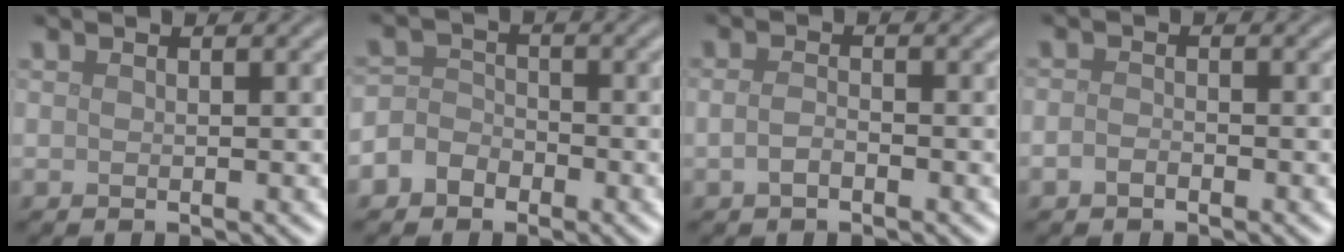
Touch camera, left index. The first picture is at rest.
{"total": 3.4, "force": [-1.8, 2.7, 1.0], "torque": [0.000, 0.004, -0.049]}
{"total": 1.3, "force": [-0.6, 0.6, 1.0], "torque": [-0.023, 0.001, -0.015]}
{"total": 1.1, "force": [-0.7, 0.6, 0.6], "torque": [-0.012, 0.001, -0.017]}